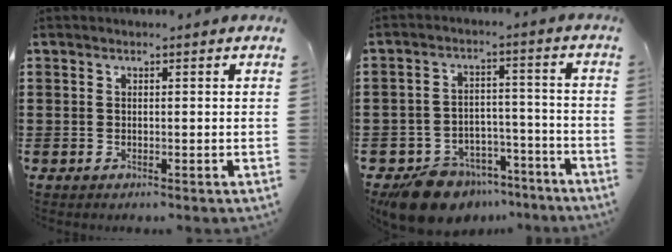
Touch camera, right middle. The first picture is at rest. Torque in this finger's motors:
{"motor_torque": [0.62, -0.31, 0.22, 0.07]}